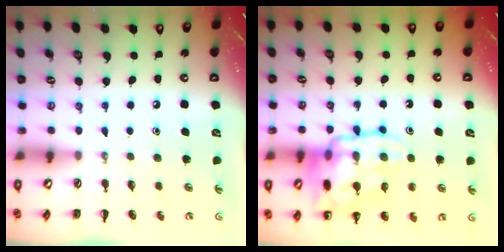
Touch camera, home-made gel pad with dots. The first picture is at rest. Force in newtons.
{"total": 18.1, "press": 18.0, "slide": 1.7}